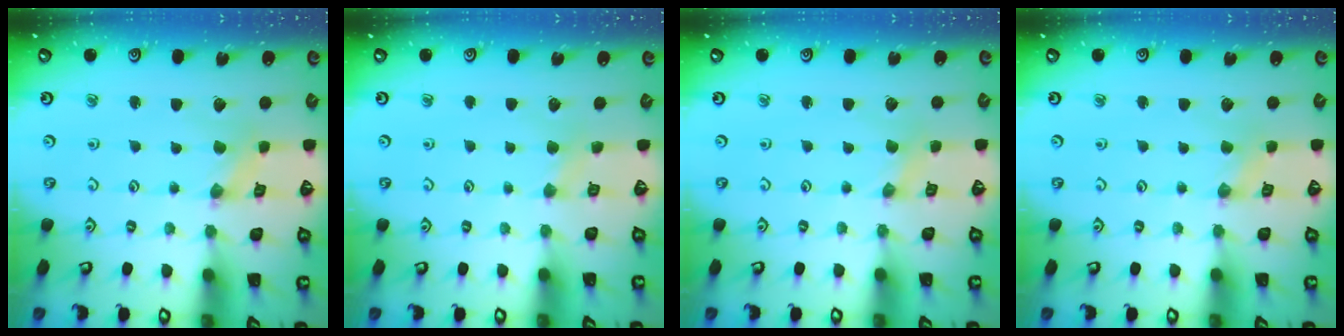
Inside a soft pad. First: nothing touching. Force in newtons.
{"total": 2.5, "press": 2.4, "slide": 0.4}
{"total": 0.0}
{"total": 0.9, "press": 0.9, "slide": 0.2}